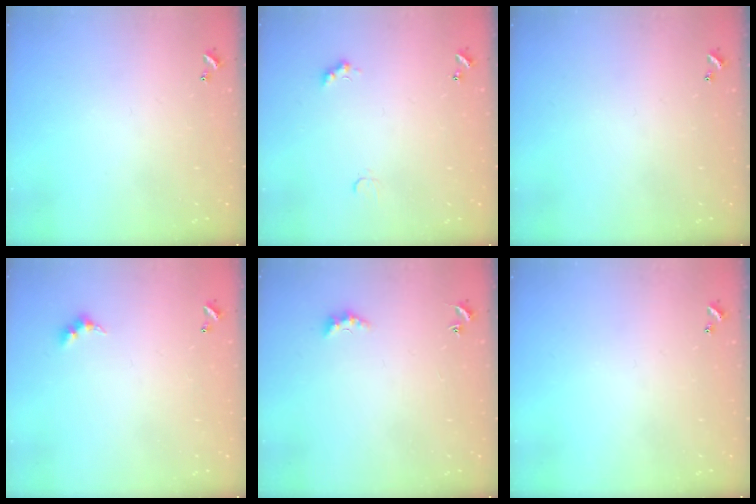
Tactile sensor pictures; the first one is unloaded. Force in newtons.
{"total": 2.4, "press": 2.3, "slide": 0.5}
{"total": 0.0}
{"total": 3.0, "press": 2.9, "slide": 0.5}
{"total": 2.4, "press": 2.4, "slide": 0.6}
{"total": 0.0}